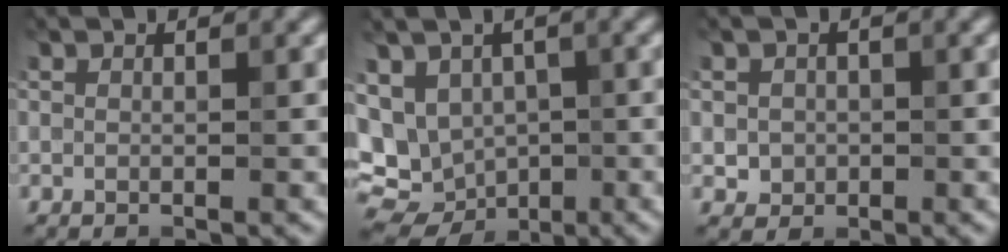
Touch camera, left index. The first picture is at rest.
{"total": 8.6, "force": [-1.5, 7.0, 4.7], "torque": [-0.080, -0.004, -0.012]}
{"total": 1.7, "force": [-0.2, 1.6, 0.5], "torque": [-0.001, -0.005, -0.003]}